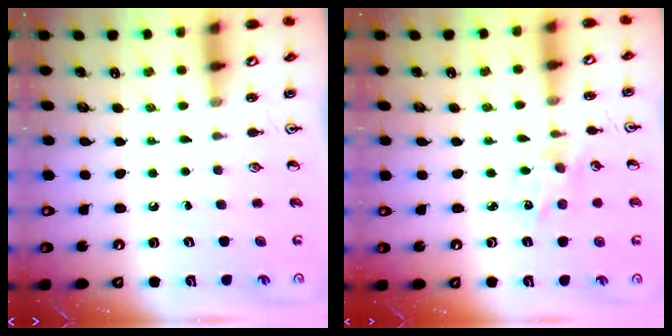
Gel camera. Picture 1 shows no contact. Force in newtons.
{"total": 1.1, "press": 1.1, "slide": 0.1}